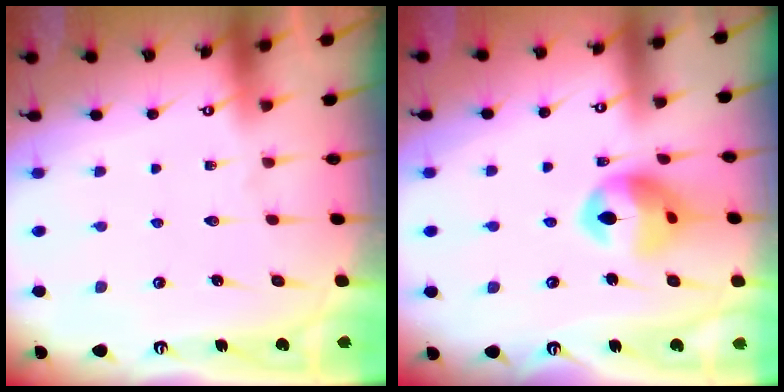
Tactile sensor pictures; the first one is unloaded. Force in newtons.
{"total": 12.2, "press": 12.1, "slide": 1.4}